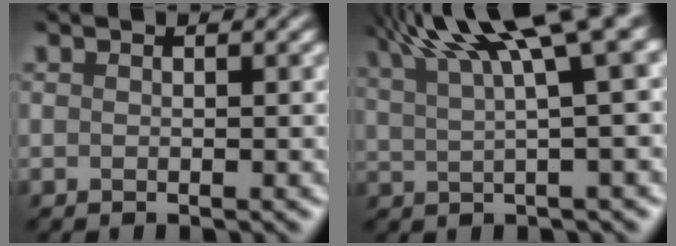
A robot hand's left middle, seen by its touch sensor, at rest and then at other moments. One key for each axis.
{"total": 11.0, "fx": 6.0, "fy": 2.4, "fz": 8.9, "tx": -0.127, "ty": 0.035, "tz": 0.098}